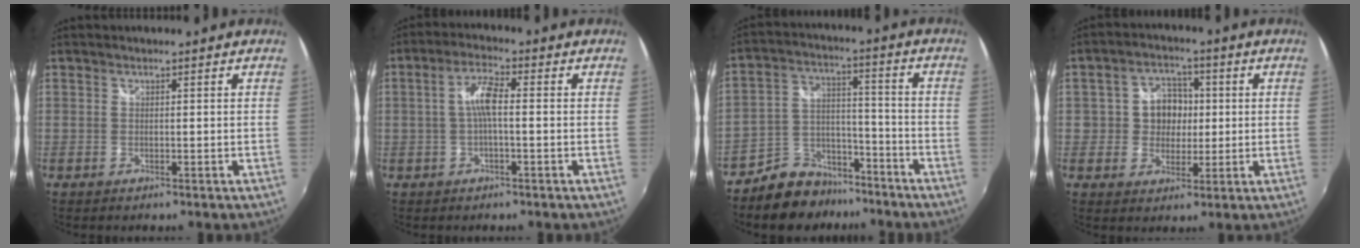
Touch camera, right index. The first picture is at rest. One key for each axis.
{"total": 4.9, "fx": -0.3, "fy": 1.0, "fz": 4.8, "tx": -0.095, "ty": 0.011, "tz": -0.007}
{"total": 11.3, "fx": -8.7, "fy": 6.5, "fz": 3.0, "tx": -0.070, "ty": 0.038, "tz": -0.133}
{"total": 7.2, "fx": 0.4, "fy": 6.4, "fz": 3.2, "tx": -0.059, "ty": 0.021, "tz": 0.009}